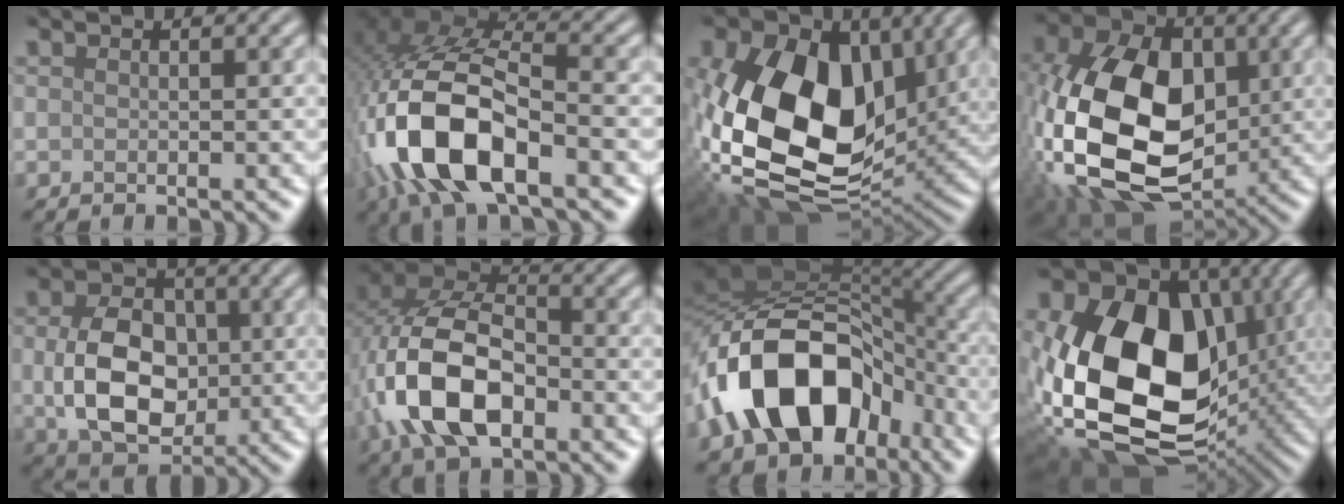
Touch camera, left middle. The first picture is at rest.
{"total": 13.2, "force": [-4.3, 6.2, 10.8], "torque": [-0.229, -0.001, -0.080]}
{"total": 19.2, "force": [2.4, 12.8, 14.1], "torque": [-0.285, -0.027, 0.058]}
{"total": 17.1, "force": [-0.6, 11.6, 12.5], "torque": [-0.276, -0.009, -0.013]}
{"total": 8.3, "force": [-0.1, 5.9, 5.8], "torque": [-0.124, -0.006, 0.002]}
{"total": 10.7, "force": [-3.4, 6.0, 8.2], "torque": [-0.175, 0.006, -0.071]}
{"total": 14.7, "force": [-5.0, 9.7, 10.0], "torque": [-0.171, 0.013, -0.098]}
{"total": 20.7, "force": [1.7, 14.6, 14.7], "torque": [-0.309, -0.022, 0.049]}